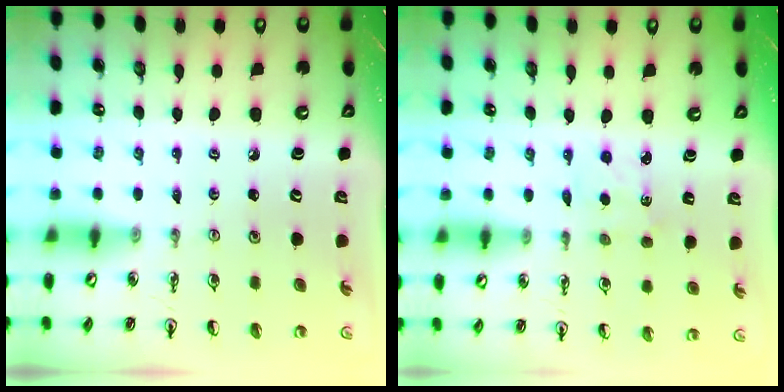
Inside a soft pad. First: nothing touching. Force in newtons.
{"total": 1.5, "press": 1.4, "slide": 0.4}